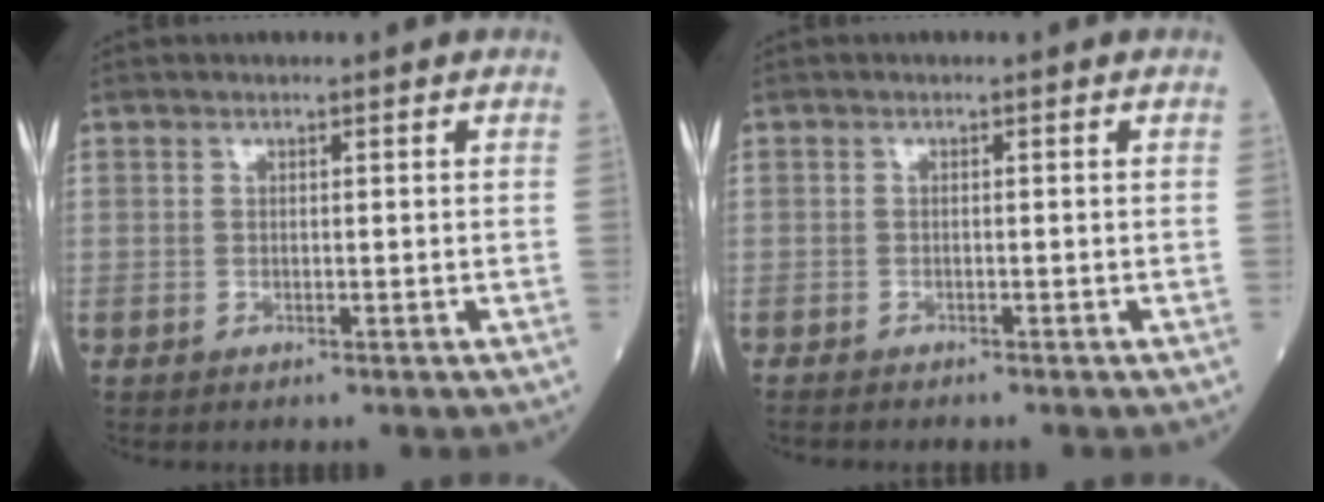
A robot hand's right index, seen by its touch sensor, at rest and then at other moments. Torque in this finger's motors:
{"motor_torque": [0.07, -0.21, 0.03, -0.02]}